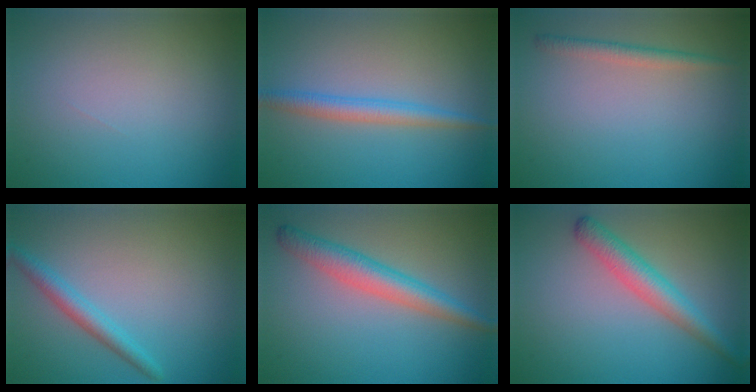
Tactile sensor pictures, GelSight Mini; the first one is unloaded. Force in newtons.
{"total": 2.5, "press": 2.5, "slide": 0.1}
{"total": 1.6, "press": 1.6, "slide": 0.0}
{"total": 2.4, "press": 2.4, "slide": 0.1}
{"total": 3.8, "press": 3.8, "slide": 0.3}
{"total": 3.5, "press": 3.5, "slide": 0.1}